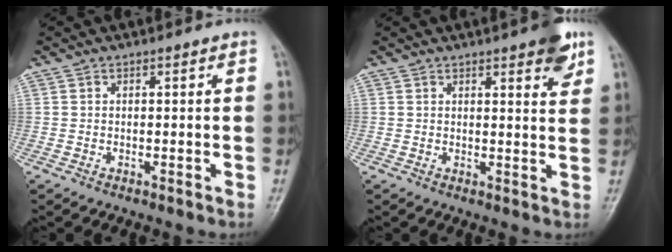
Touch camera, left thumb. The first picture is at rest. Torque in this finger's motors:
{"motor_torque": [1.04, 0.34, 0.38, -0.41, 0.00]}